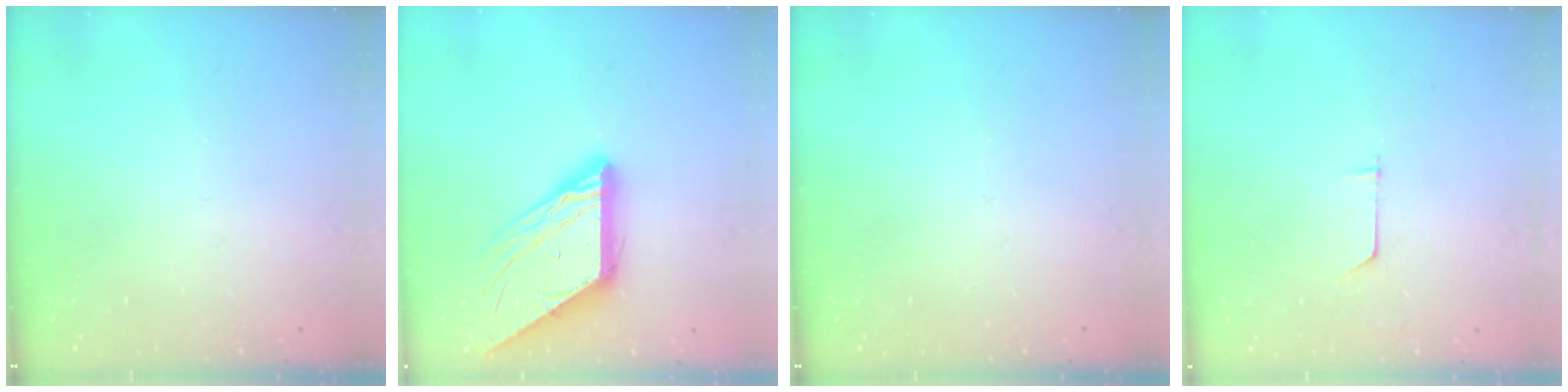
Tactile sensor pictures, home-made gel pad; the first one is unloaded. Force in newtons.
{"total": 13.1, "press": 13.1, "slide": 1.3}
{"total": 0.0}
{"total": 3.7, "press": 3.6, "slide": 0.4}